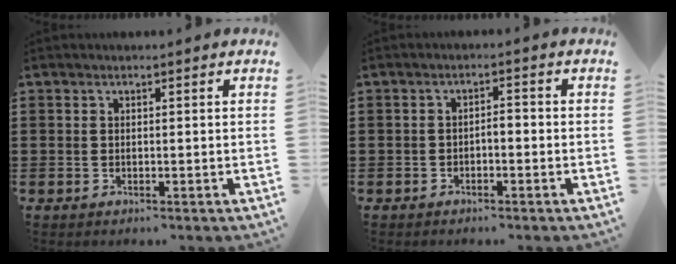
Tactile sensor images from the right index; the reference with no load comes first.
{"total": 1.5, "force": [-1.1, 0.5, 0.9], "torque": [-0.020, 0.002, -0.024]}